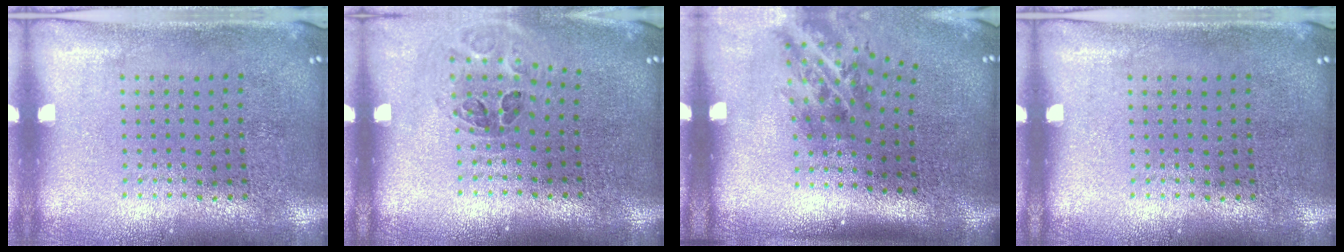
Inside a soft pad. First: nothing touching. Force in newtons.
{"total": 1.0, "press": 1.0, "slide": 0.1}
{"total": 2.0, "press": 1.3, "slide": 1.5}
{"total": 0.0}